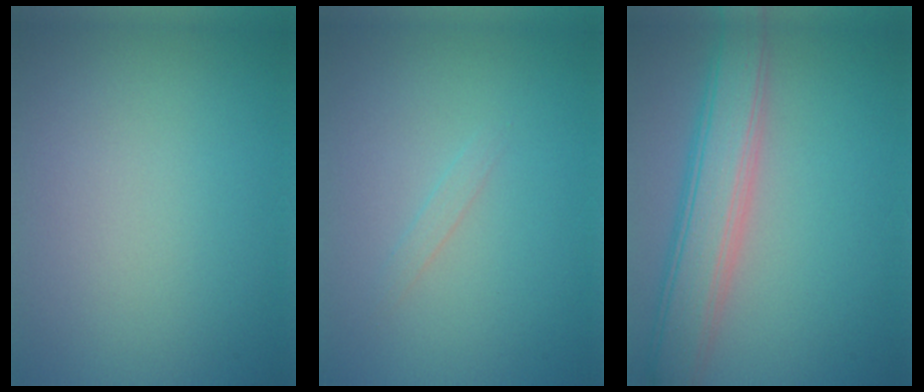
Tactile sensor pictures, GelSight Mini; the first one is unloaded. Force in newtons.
{"total": 0.7, "press": 0.7, "slide": 0.0}
{"total": 5.9, "press": 5.9, "slide": 0.3}